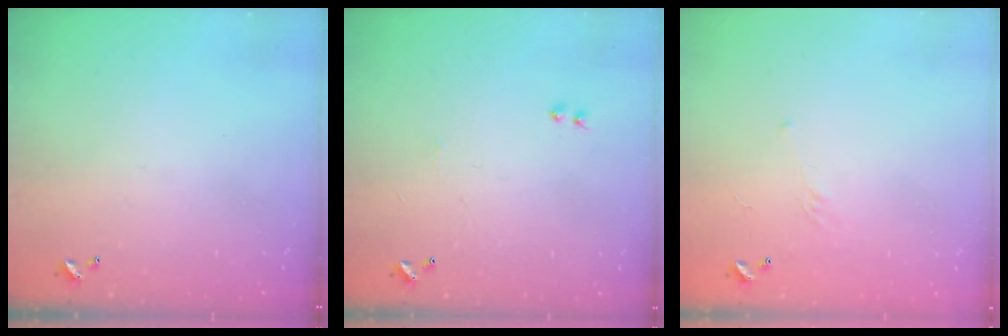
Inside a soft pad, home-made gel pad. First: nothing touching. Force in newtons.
{"total": 0.9, "press": 0.8, "slide": 0.5}
{"total": 5.7, "press": 5.6, "slide": 1.1}